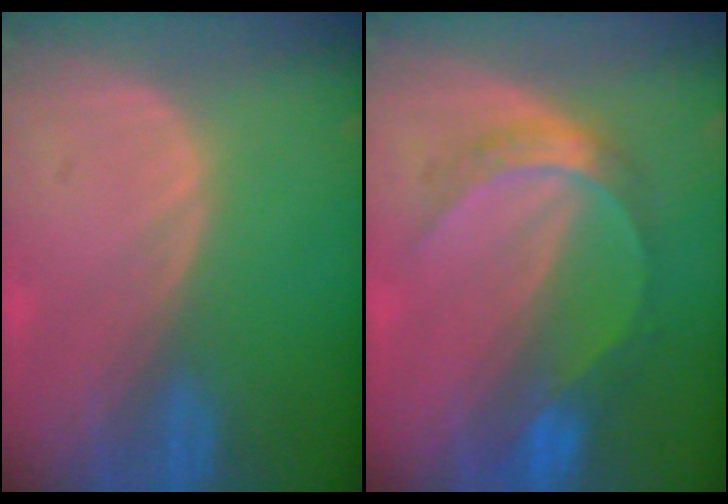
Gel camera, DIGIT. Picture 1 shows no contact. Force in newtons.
{"total": 6.7, "press": 5.8, "slide": 3.4}